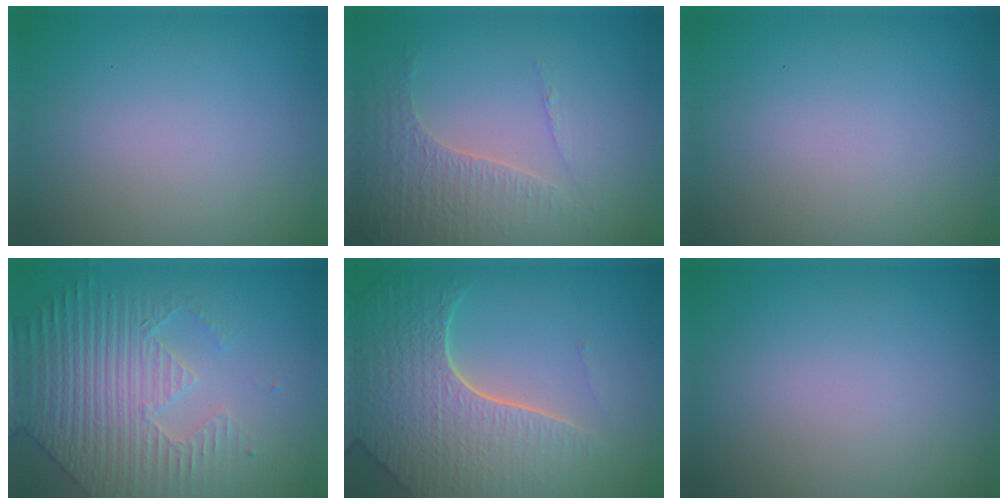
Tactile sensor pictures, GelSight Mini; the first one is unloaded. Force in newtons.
{"total": 4.2, "press": 3.0, "slide": 2.8}
{"total": 0.0}
{"total": 4.7, "press": 4.5, "slide": 1.3}
{"total": 8.2, "press": 5.8, "slide": 5.8}
{"total": 0.0}